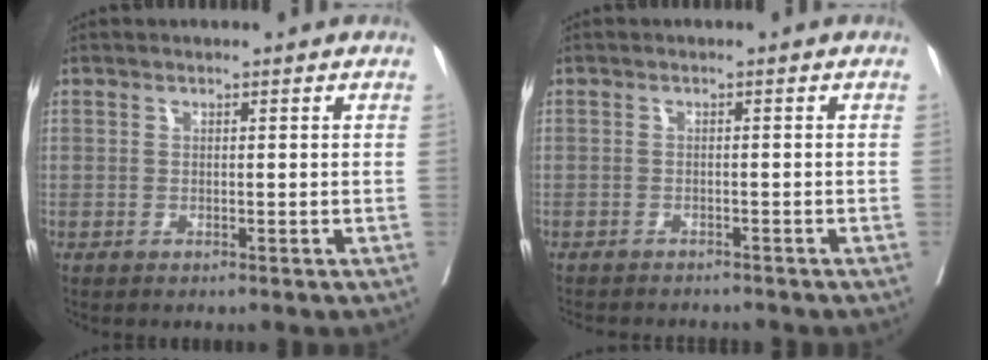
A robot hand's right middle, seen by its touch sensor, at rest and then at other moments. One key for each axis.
{"total": 6.9, "fx": -6.4, "fy": 1.4, "fz": 2.0, "tx": -0.028, "ty": -0.007, "tz": -0.083}